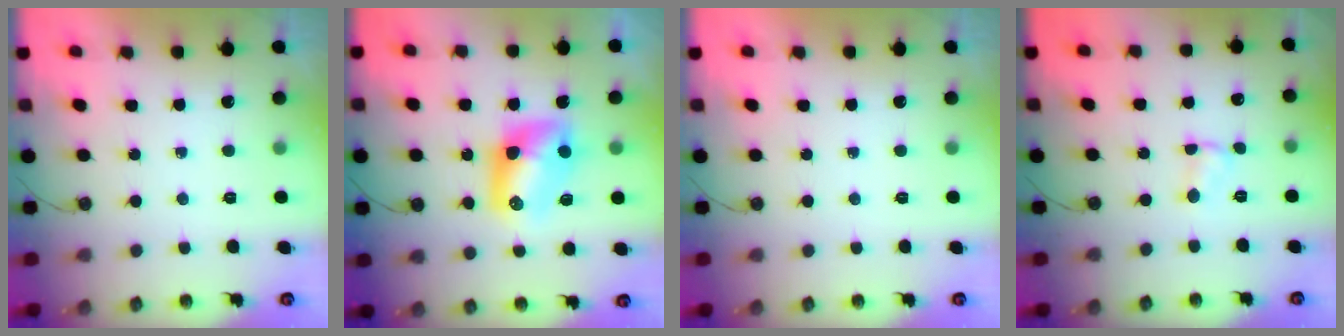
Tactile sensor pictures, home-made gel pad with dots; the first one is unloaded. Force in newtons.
{"total": 11.4, "press": 10.8, "slide": 3.7}
{"total": 0.0}
{"total": 2.4, "press": 2.4, "slide": 0.3}